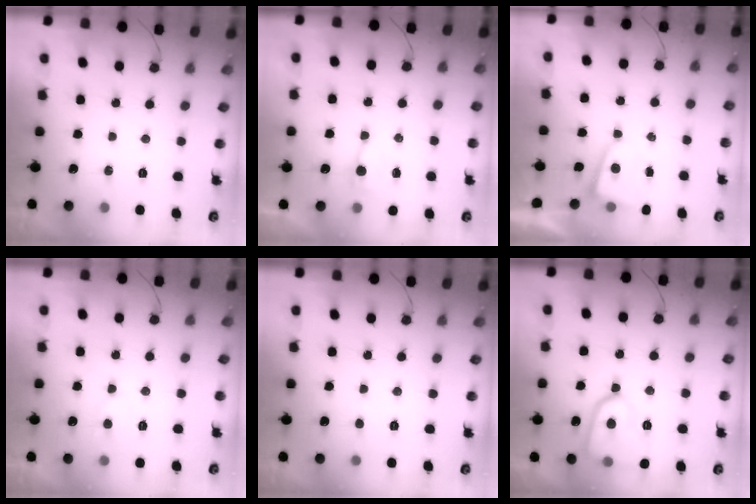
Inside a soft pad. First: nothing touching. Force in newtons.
{"total": 3.3, "press": 3.2, "slide": 0.4}
{"total": 1.2, "press": 1.2, "slide": 0.2}
{"total": 5.5, "press": 5.5, "slide": 0.4}
{"total": 0.7, "press": 0.7, "slide": 0.1}
{"total": 12.5, "press": 12.4, "slide": 1.2}